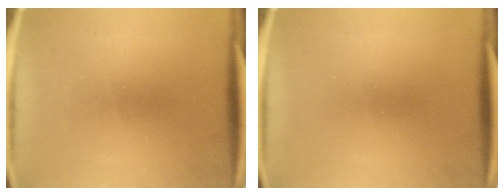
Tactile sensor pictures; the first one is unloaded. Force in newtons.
{"total": 0.0}